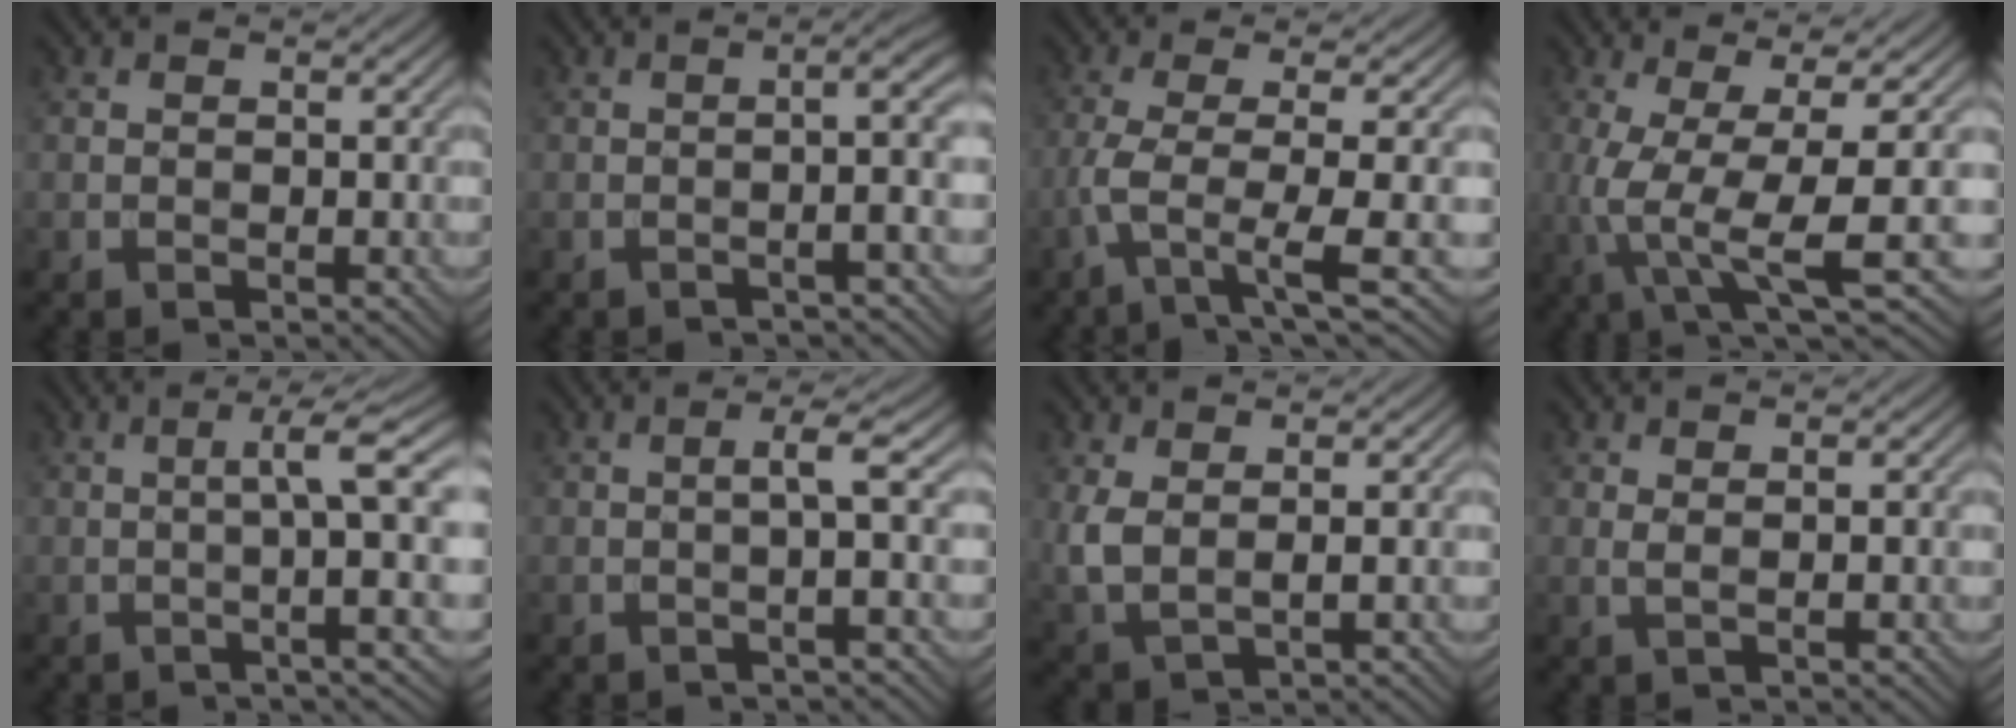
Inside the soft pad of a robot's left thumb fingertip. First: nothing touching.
{"total": 4.3, "force": [-0.6, 0.4, 4.3], "torque": [-0.059, 0.016, -0.026]}
{"total": 5.8, "force": [-1.3, 0.7, 5.6], "torque": [-0.115, 0.001, -0.035]}
{"total": 10.1, "force": [-1.2, 2.2, 9.8], "torque": [-0.191, 0.000, -0.014]}
{"total": 6.9, "force": [0.1, 0.3, 6.9], "torque": [-0.118, 0.016, -0.004]}
{"total": 2.8, "force": [0.0, -0.1, 2.8], "torque": [-0.048, 0.009, -0.010]}
{"total": 4.2, "force": [1.3, 1.8, 3.5], "torque": [-0.095, -0.004, 0.026]}
{"total": 1.6, "force": [0.6, 0.3, 1.4], "torque": [-0.030, 0.006, 0.008]}